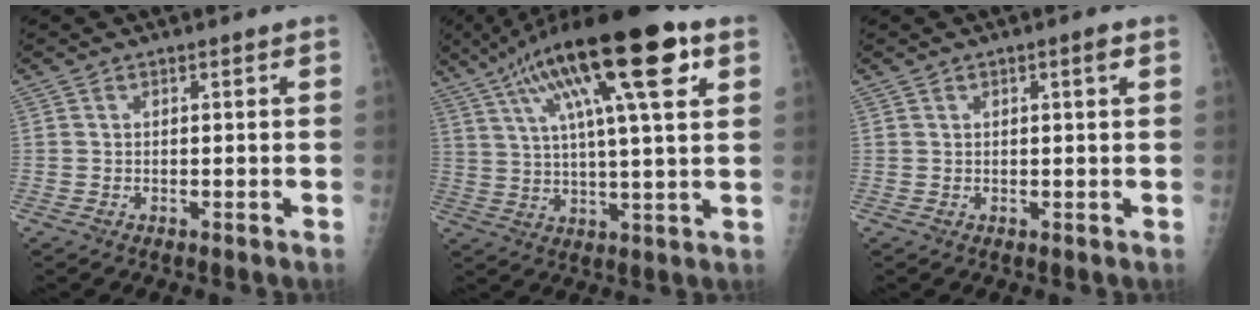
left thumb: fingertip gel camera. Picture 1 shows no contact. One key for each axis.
{"total": 23.2, "fx": 11.0, "fy": 5.1, "fz": 19.8, "tx": -0.334, "ty": 0.010, "tz": 0.180}
{"total": 1.7, "fx": 0.7, "fy": 0.3, "fz": 1.4, "tx": -0.021, "ty": 0.000, "tz": 0.010}